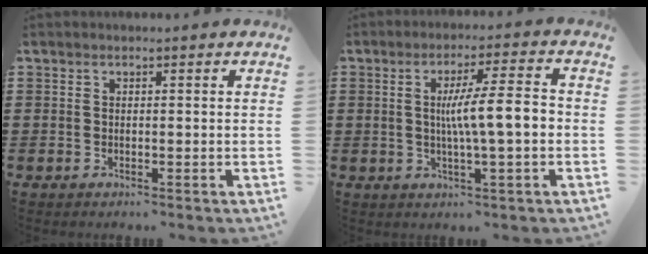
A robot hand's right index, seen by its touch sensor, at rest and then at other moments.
{"total": 8.1, "force": [-0.1, 0.8, 8.1], "torque": [-0.145, 0.004, -0.007]}